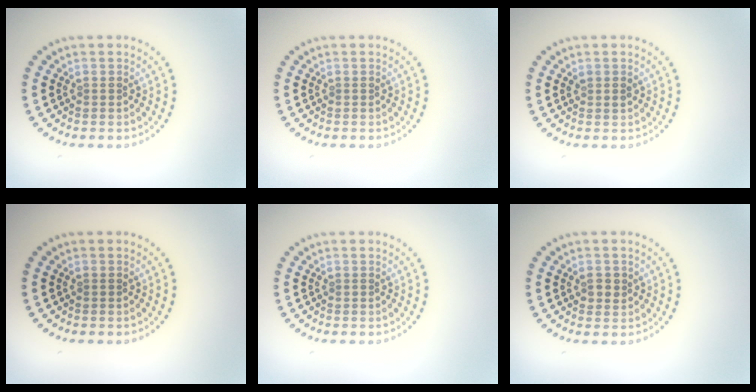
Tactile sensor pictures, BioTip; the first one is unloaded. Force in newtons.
{"total": 0.0}
{"total": 0.8, "press": 0.8, "slide": 0.2}
{"total": 0.0}
{"total": 0.0}
{"total": 1.3, "press": 1.3, "slide": 0.2}